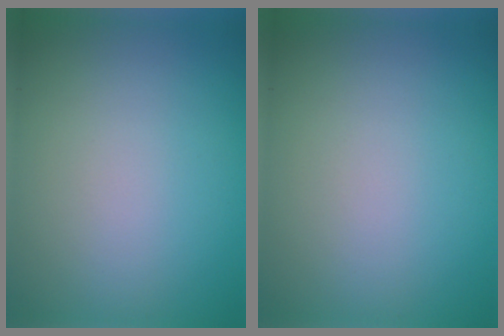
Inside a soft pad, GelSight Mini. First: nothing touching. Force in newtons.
{"total": 0.0}